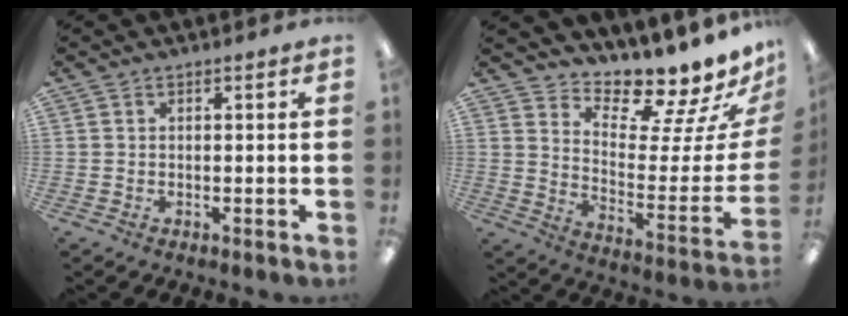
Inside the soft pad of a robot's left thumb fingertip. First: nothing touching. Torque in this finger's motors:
{"motor_torque": [2.22, 0.30, 0.83, -1.45, 0.08]}